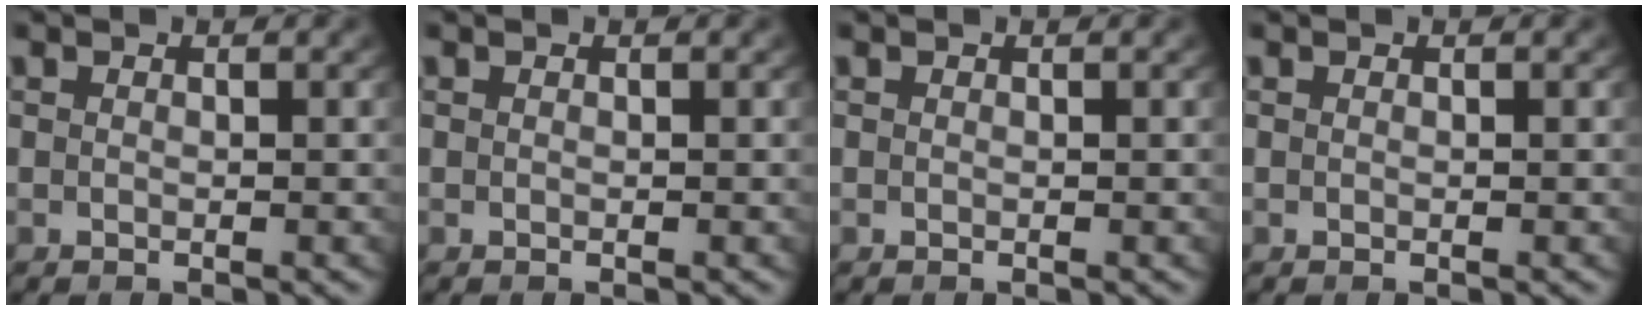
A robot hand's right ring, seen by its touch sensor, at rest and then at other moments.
{"total": 0.0}
{"total": 0.0}
{"total": 0.0}